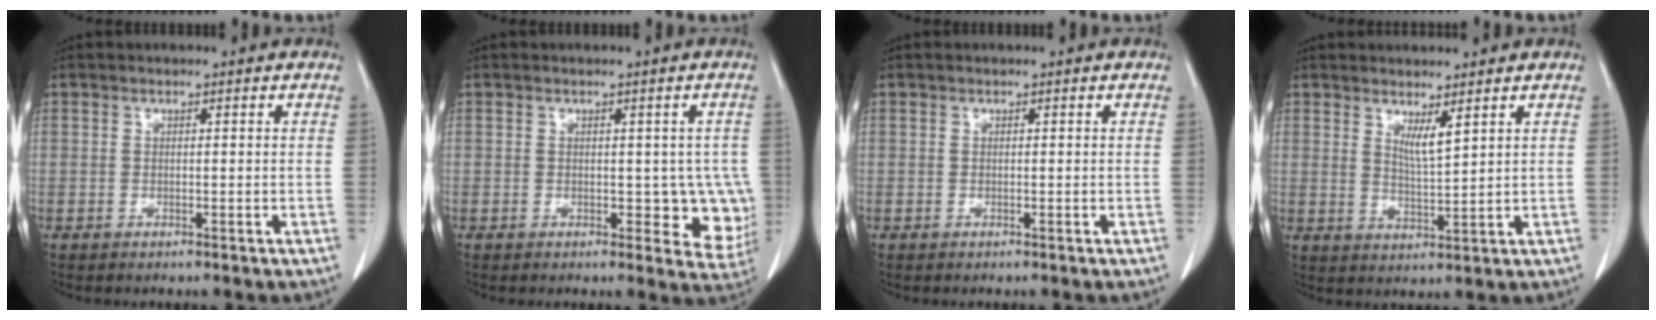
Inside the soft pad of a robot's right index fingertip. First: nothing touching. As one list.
[{"total": 6.7, "force": [-1.1, 3.9, 5.4], "torque": [-0.035, 0.002, -0.013]}, {"total": 0.0}, {"total": 3.3, "force": [2.0, 0.1, 2.6], "torque": [-0.049, -0.016, 0.042]}]